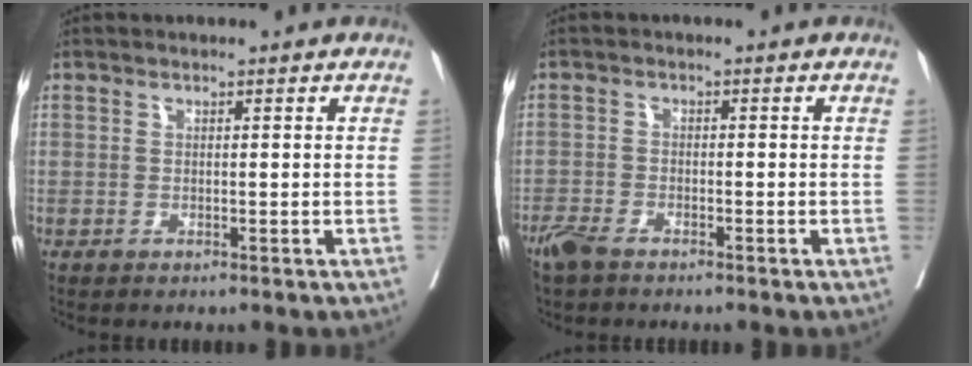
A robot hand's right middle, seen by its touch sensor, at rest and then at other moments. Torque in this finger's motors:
{"motor_torque": [0.17, -0.15, 0.15, 0.08]}